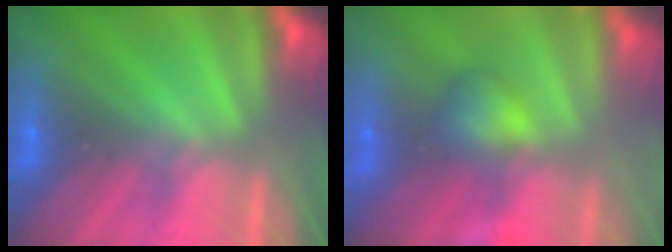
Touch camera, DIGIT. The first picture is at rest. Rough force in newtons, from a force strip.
{"total": 3.3}